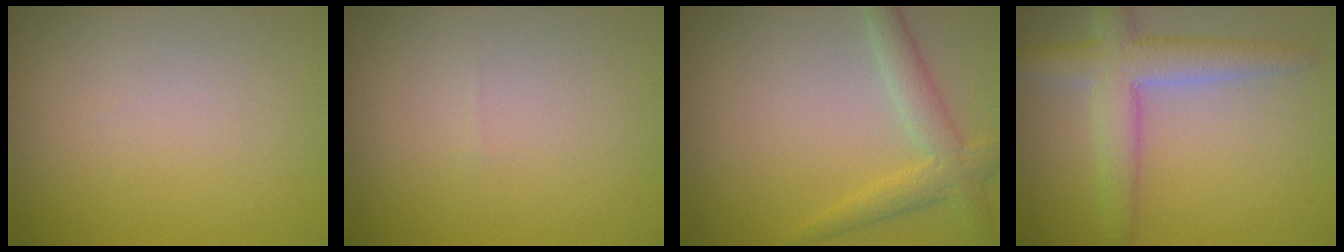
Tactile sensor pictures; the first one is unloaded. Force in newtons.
{"total": 0.0}
{"total": 3.0, "press": 3.0, "slide": 0.0}
{"total": 5.1, "press": 5.1, "slide": 0.3}